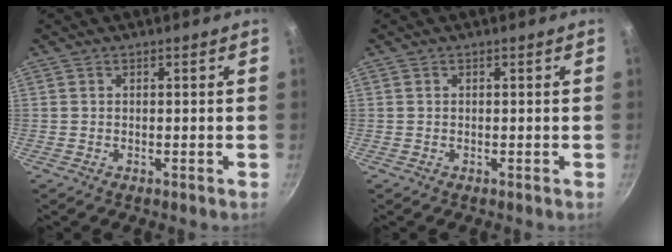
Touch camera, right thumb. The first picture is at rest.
{"total": 0.0}